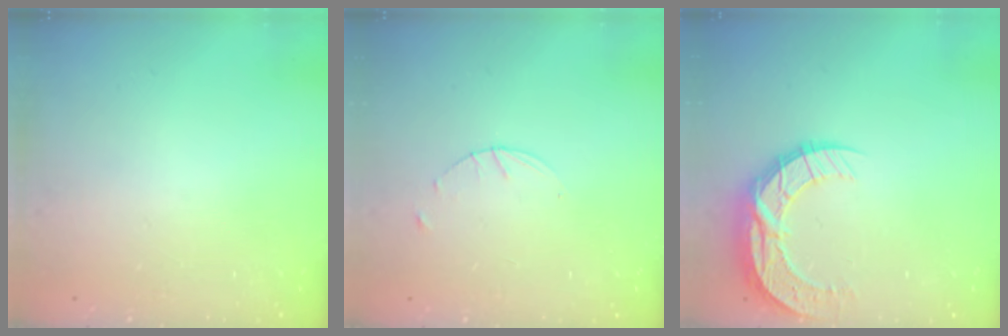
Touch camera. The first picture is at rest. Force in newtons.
{"total": 1.6, "press": 1.6, "slide": 0.2}
{"total": 10.6, "press": 10.6, "slide": 0.7}